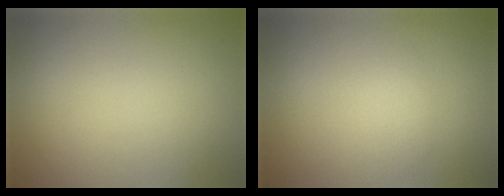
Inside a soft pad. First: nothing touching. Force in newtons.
{"total": 1.4, "press": 1.4, "slide": 0.0}